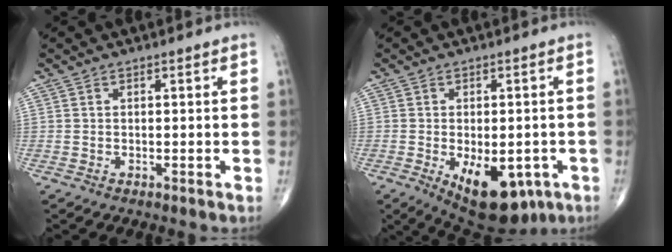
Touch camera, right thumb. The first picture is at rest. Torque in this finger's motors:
{"motor_torque": [-0.09, 0.69, 0.50, 0.24, 0.18]}